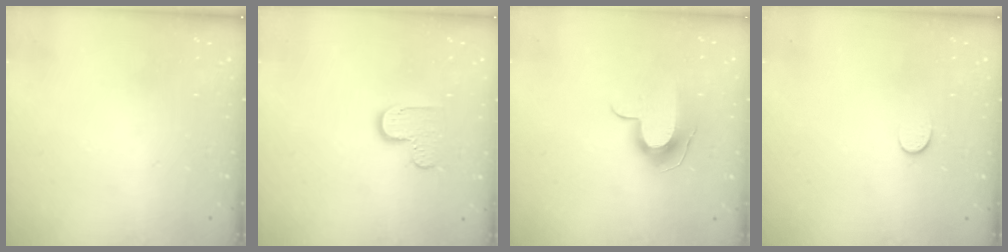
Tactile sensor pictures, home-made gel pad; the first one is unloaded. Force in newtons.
{"total": 6.3, "press": 6.3, "slide": 0.4}
{"total": 9.0, "press": 9.0, "slide": 0.5}
{"total": 4.4, "press": 4.3, "slide": 0.7}